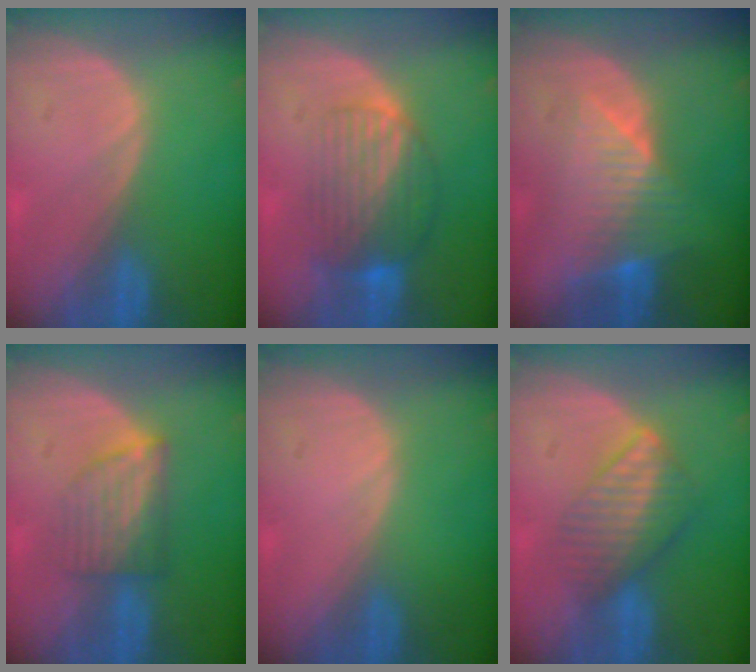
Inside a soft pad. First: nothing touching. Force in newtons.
{"total": 7.9, "press": 7.1, "slide": 3.5}
{"total": 8.3, "press": 7.1, "slide": 4.2}
{"total": 6.1, "press": 5.5, "slide": 2.6}
{"total": 0.0}
{"total": 6.5, "press": 6.1, "slide": 2.4}